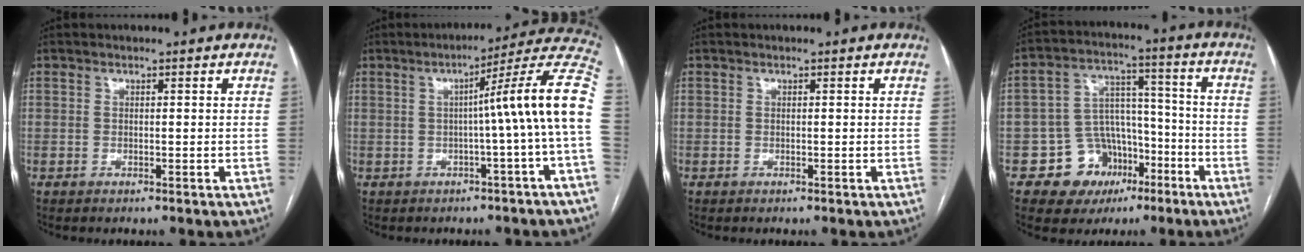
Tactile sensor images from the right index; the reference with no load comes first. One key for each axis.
{"total": 12.6, "fx": -0.5, "fy": -2.2, "fz": 12.4, "tx": -0.146, "ty": 0.025, "tz": -0.014}
{"total": 0.0}
{"total": 10.6, "fx": -5.3, "fy": 8.6, "fz": 3.2, "tx": -0.033, "ty": 0.045, "tz": -0.074}